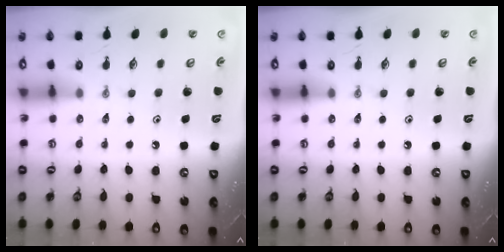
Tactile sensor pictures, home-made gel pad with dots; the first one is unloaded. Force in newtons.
{"total": 0.0}